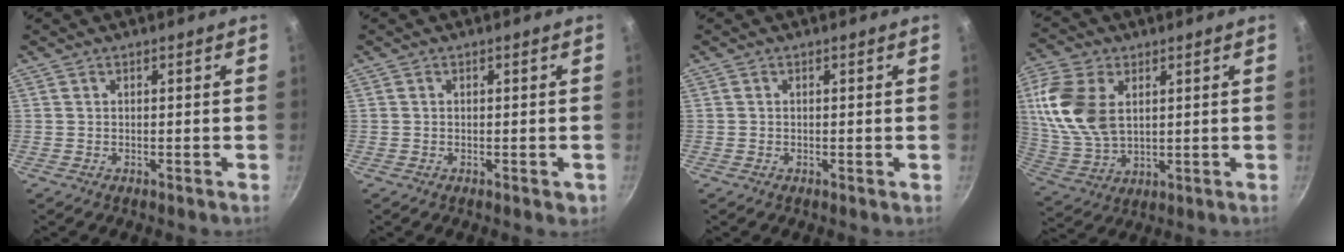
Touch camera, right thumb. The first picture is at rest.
{"total": 1.7, "force": [-0.5, 1.0, 1.3], "torque": [-0.014, 0.000, -0.006]}
{"total": 0.0}
{"total": 14.3, "force": [3.6, 9.1, 10.5], "torque": [-0.204, -0.010, 0.078]}